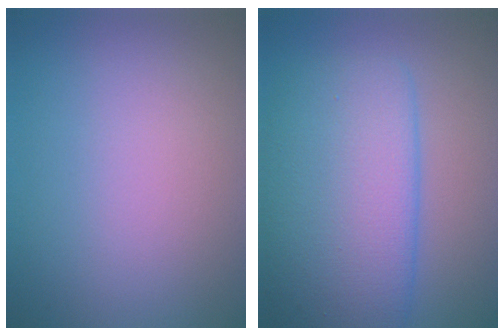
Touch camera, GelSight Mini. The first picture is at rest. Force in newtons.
{"total": 7.8, "press": 7.8, "slide": 0.1}